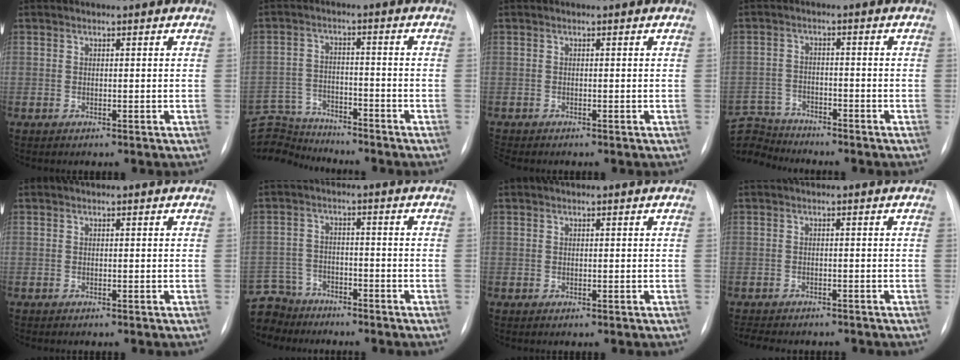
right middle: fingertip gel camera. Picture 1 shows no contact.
{"total": 11.6, "force": [-11.4, 1.7, 1.1], "torque": [-0.032, 0.018, -0.198]}
{"total": 1.5, "force": [-1.5, 0.1, 0.2], "torque": [0.001, -0.004, -0.021]}
{"total": 9.1, "force": [-8.8, 2.1, 0.3], "torque": [-0.022, 0.012, -0.167]}
{"total": 0.0}
{"total": 8.4, "force": [-7.5, 3.6, -0.1], "torque": [-0.010, 0.007, -0.139]}
{"total": 0.0}
{"total": 7.8, "force": [-6.8, 2.4, 3.1], "torque": [-0.053, -0.003, -0.086]}